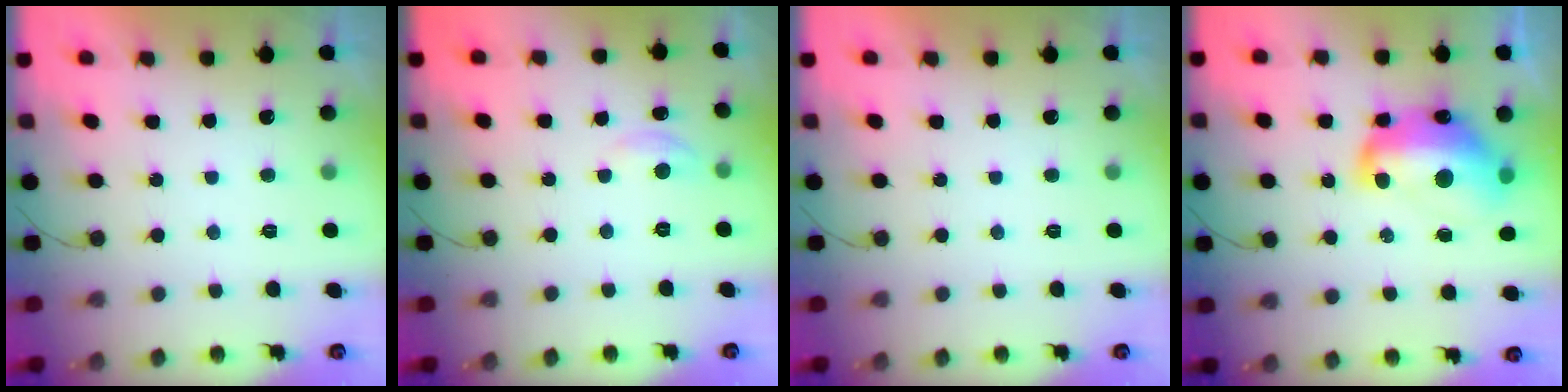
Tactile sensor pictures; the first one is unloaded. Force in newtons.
{"total": 2.7, "press": 2.7, "slide": 0.3}
{"total": 0.0}
{"total": 16.8, "press": 16.8, "slide": 1.2}